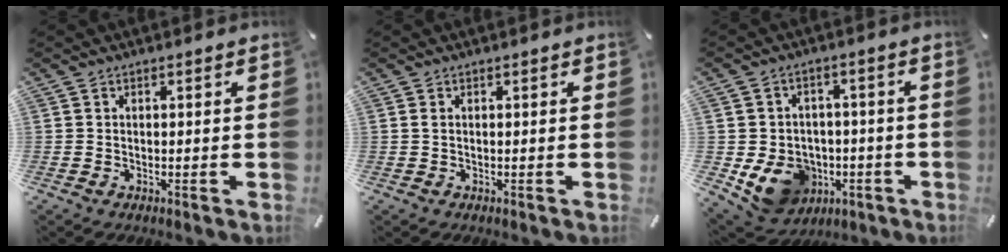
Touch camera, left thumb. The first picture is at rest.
{"total": 0.7, "force": [0.2, 0.1, 0.7], "torque": [-0.013, 0.001, 0.003]}
{"total": 11.4, "force": [-3.4, 9.8, 4.7], "torque": [-0.096, 0.012, -0.053]}